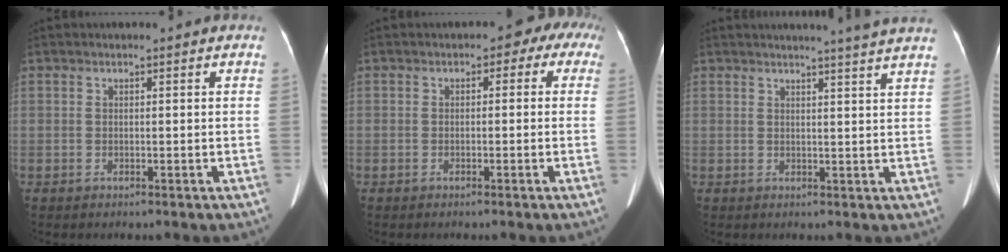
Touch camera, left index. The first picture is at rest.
{"total": 4.0, "force": [0.4, 2.9, 2.8], "torque": [-0.014, 0.029, -0.007]}
{"total": 8.1, "force": [7.4, -1.5, 3.0], "torque": [-0.037, -0.015, 0.071]}